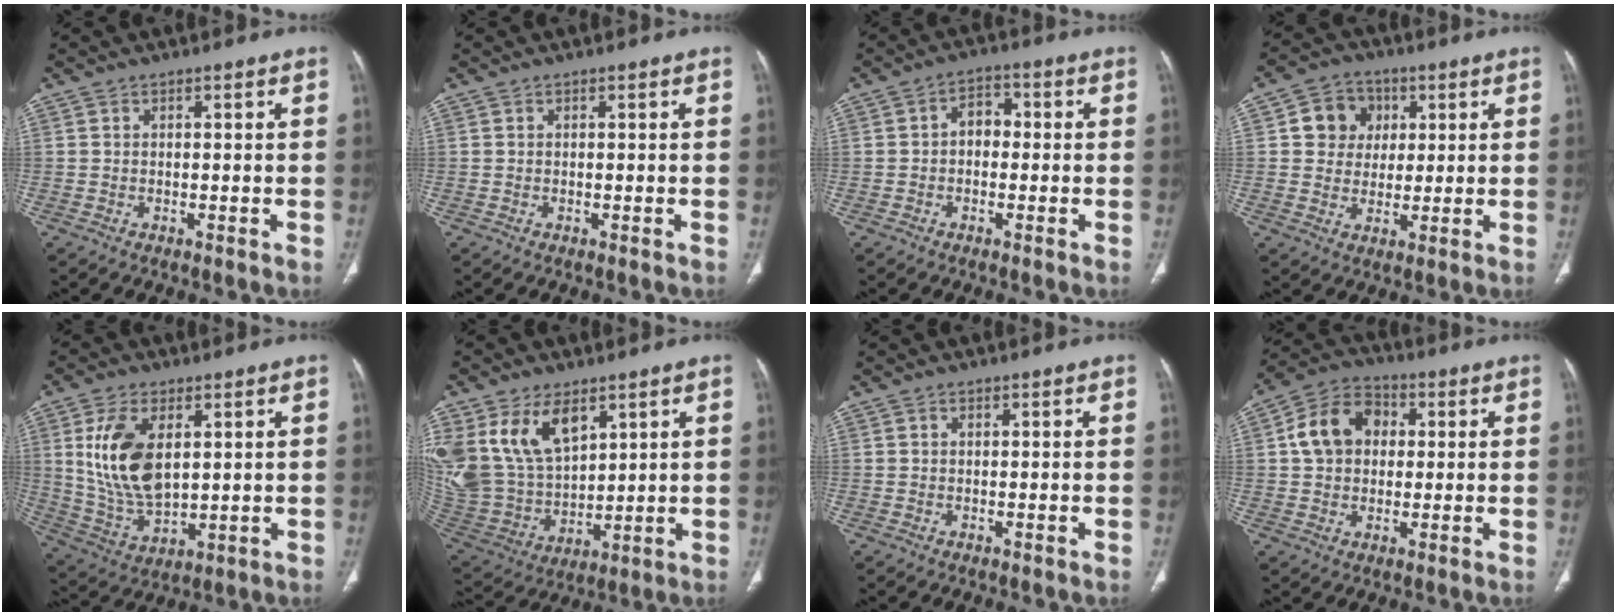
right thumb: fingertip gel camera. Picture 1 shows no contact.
{"total": 0.0}
{"total": 4.2, "force": [-0.3, 3.1, 2.8], "torque": [-0.026, 0.017, -0.016]}
{"total": 8.3, "force": [2.2, 7.5, 2.9], "torque": [-0.006, 0.000, 0.033]}
{"total": 14.1, "force": [3.5, 7.8, 11.2], "torque": [-0.216, -0.018, 0.079]}
{"total": 18.2, "force": [8.5, 11.2, 11.5], "torque": [-0.217, -0.027, 0.185]}
{"total": 0.0}
{"total": 11.1, "force": [1.8, 8.7, 6.7], "torque": [-0.100, 0.019, 0.022]}